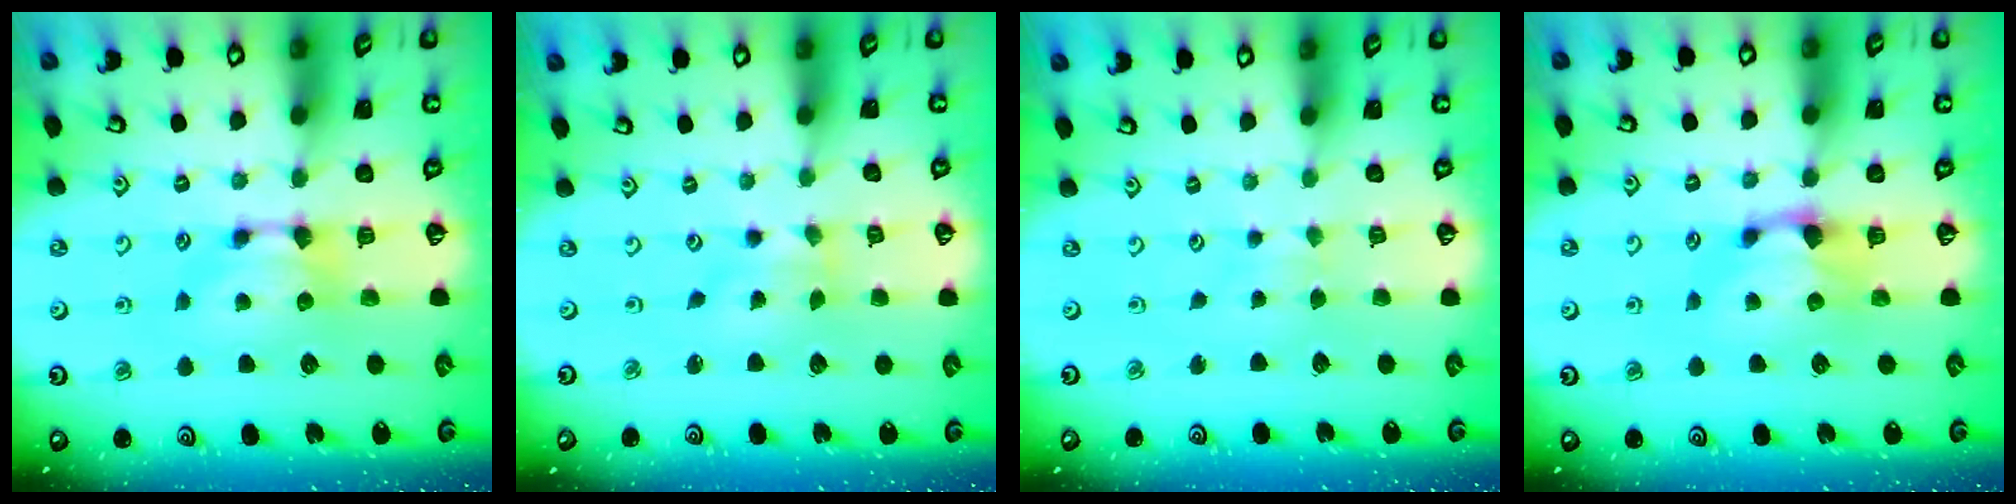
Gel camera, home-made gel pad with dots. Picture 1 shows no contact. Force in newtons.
{"total": 2.0, "press": 1.7, "slide": 1.1}
{"total": 2.6, "press": 2.6, "slide": 0.2}
{"total": 1.6, "press": 1.2, "slide": 1.0}